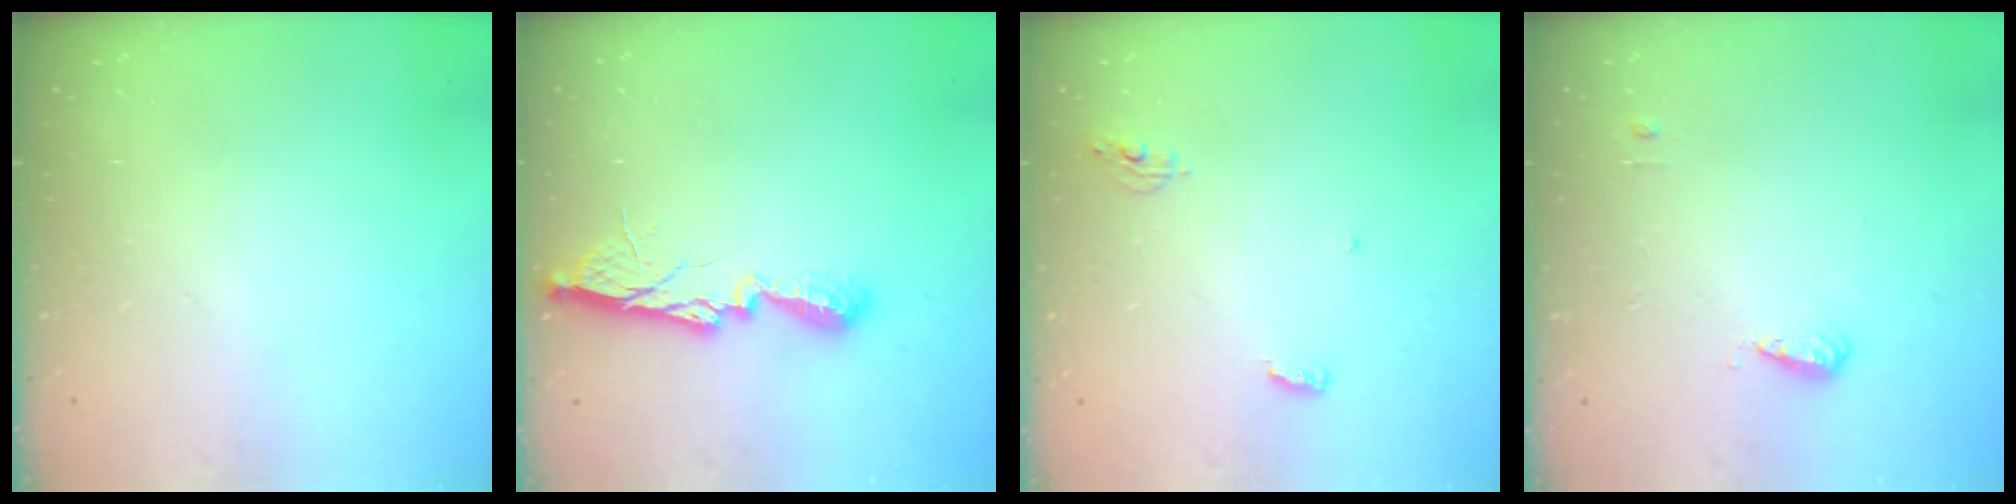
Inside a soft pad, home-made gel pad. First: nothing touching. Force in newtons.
{"total": 11.0, "press": 11.0, "slide": 0.4}
{"total": 5.7, "press": 5.3, "slide": 1.9}
{"total": 5.8, "press": 5.7, "slide": 1.0}